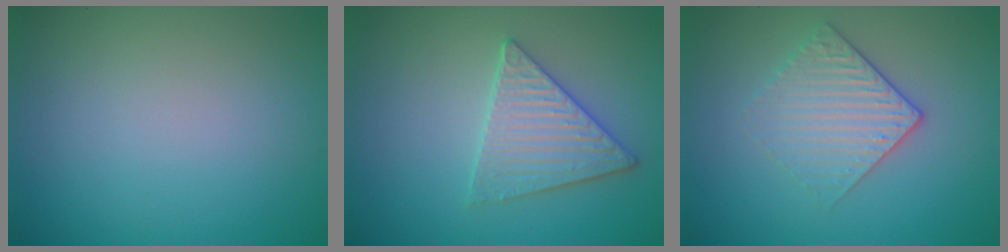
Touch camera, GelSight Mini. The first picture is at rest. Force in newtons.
{"total": 3.4, "press": 3.4, "slide": 0.2}
{"total": 3.0, "press": 2.7, "slide": 1.3}